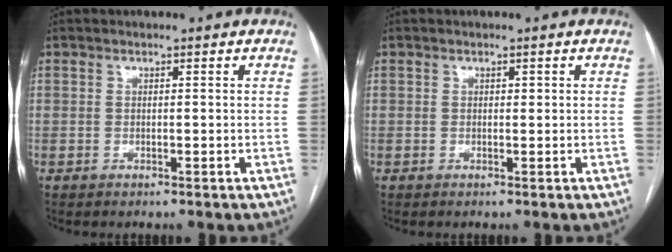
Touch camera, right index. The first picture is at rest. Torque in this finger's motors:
{"motor_torque": [0.18, 0.06, -0.01, 0.01]}